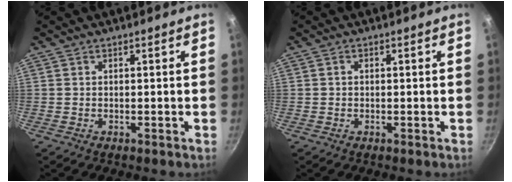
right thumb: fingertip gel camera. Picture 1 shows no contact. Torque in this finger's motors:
{"motor_torque": [0.04, -0.44, 0.35, -0.04, 0.07]}